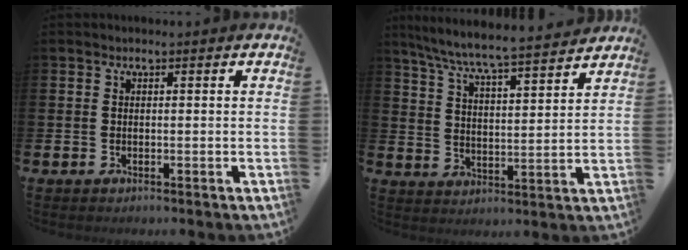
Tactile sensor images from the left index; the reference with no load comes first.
{"total": 7.1, "force": [6.7, -0.1, 2.3], "torque": [-0.077, -0.050, 0.116]}